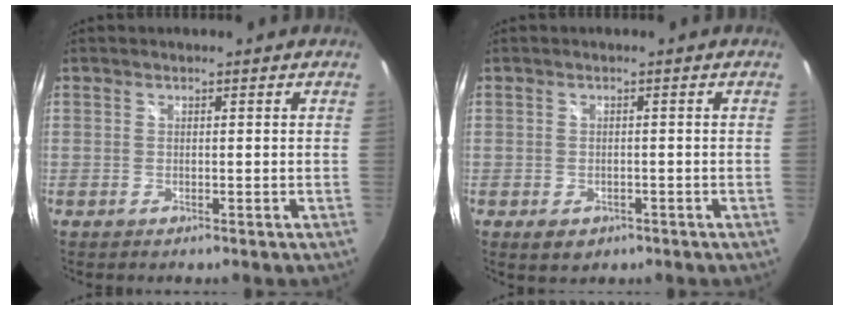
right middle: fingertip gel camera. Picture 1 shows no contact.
{"total": 3.3, "force": [-1.6, 2.3, 1.6], "torque": [-0.032, -0.008, -0.019]}